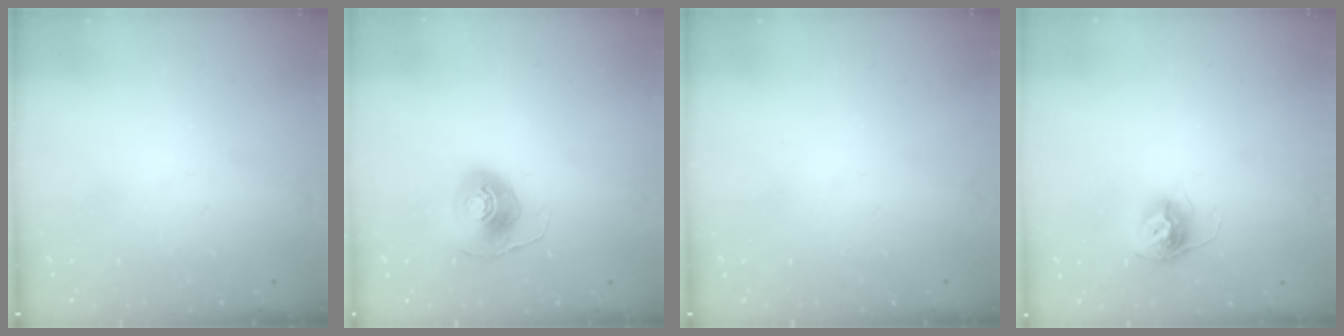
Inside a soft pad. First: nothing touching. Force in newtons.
{"total": 8.5, "press": 8.4, "slide": 0.3}
{"total": 0.0}
{"total": 10.8, "press": 10.8, "slide": 0.8}